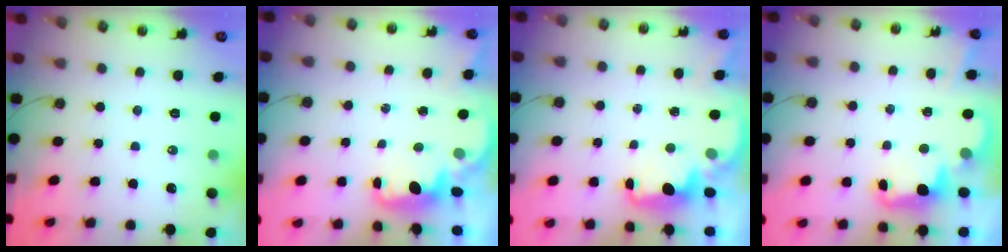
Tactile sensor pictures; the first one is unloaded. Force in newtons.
{"total": 1.2, "press": 1.0, "slide": 0.6}
{"total": 2.3, "press": 2.1, "slide": 0.9}
{"total": 2.5, "press": 2.5, "slide": 0.6}